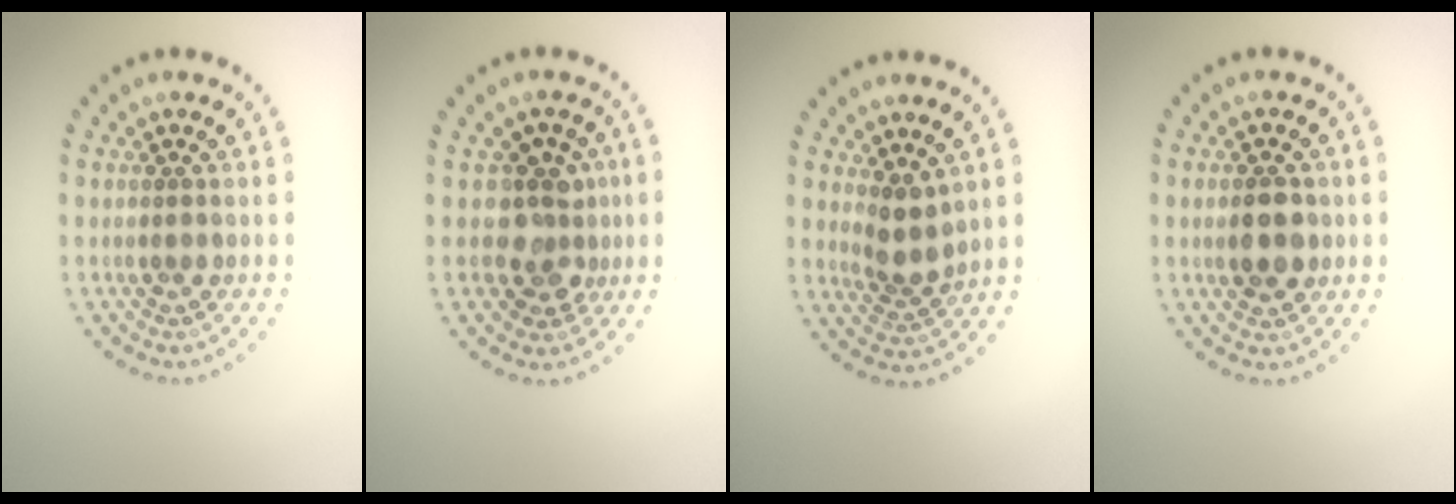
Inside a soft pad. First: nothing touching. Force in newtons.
{"total": 3.6, "press": 3.2, "slide": 1.6}
{"total": 2.4, "press": 2.0, "slide": 1.4}
{"total": 3.2, "press": 3.2, "slide": 0.2}